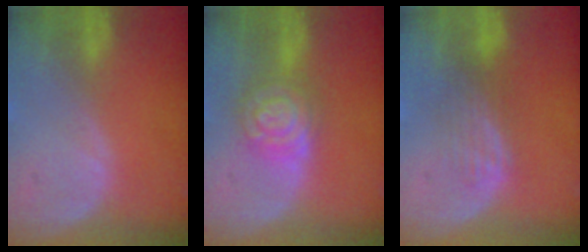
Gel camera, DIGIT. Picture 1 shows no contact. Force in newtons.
{"total": 6.6, "press": 6.6, "slide": 0.4}
{"total": 3.7, "press": 3.2, "slide": 1.8}